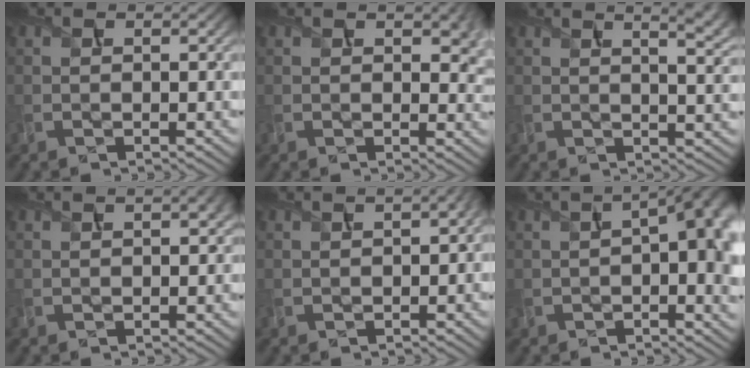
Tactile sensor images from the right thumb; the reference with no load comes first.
{"total": 5.4, "force": [1.6, 3.0, 4.2], "torque": [-0.066, -0.002, 0.028]}
{"total": 8.5, "force": [4.4, 3.1, 6.6], "torque": [-0.077, 0.034, 0.045]}
{"total": 2.3, "force": [0.7, 1.0, 2.0], "torque": [-0.027, 0.006, 0.009]}
{"total": 3.5, "force": [0.0, 1.6, 3.1], "torque": [-0.042, -0.001, 0.004]}
{"total": 11.4, "force": [0.8, 5.3, 10.1], "torque": [-0.157, -0.006, 0.022]}